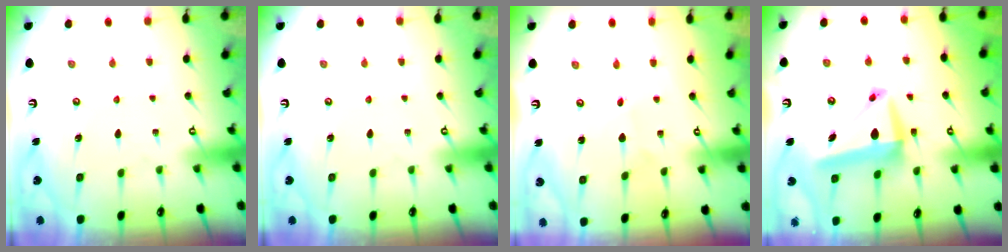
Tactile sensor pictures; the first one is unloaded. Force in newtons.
{"total": 0.0}
{"total": 1.3, "press": 1.3, "slide": 0.1}
{"total": 10.8, "press": 10.5, "slide": 2.3}